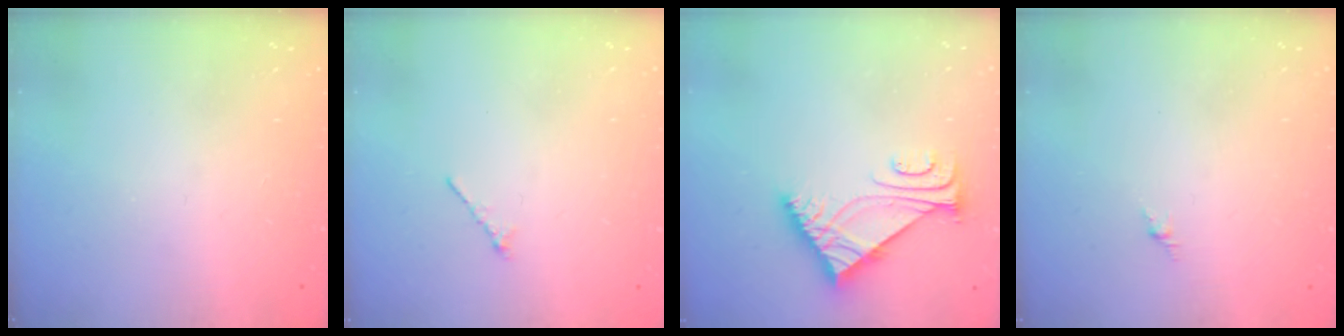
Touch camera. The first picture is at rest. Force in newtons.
{"total": 0.8, "press": 0.7, "slide": 0.4}
{"total": 6.5, "press": 6.5, "slide": 0.4}
{"total": 0.0}